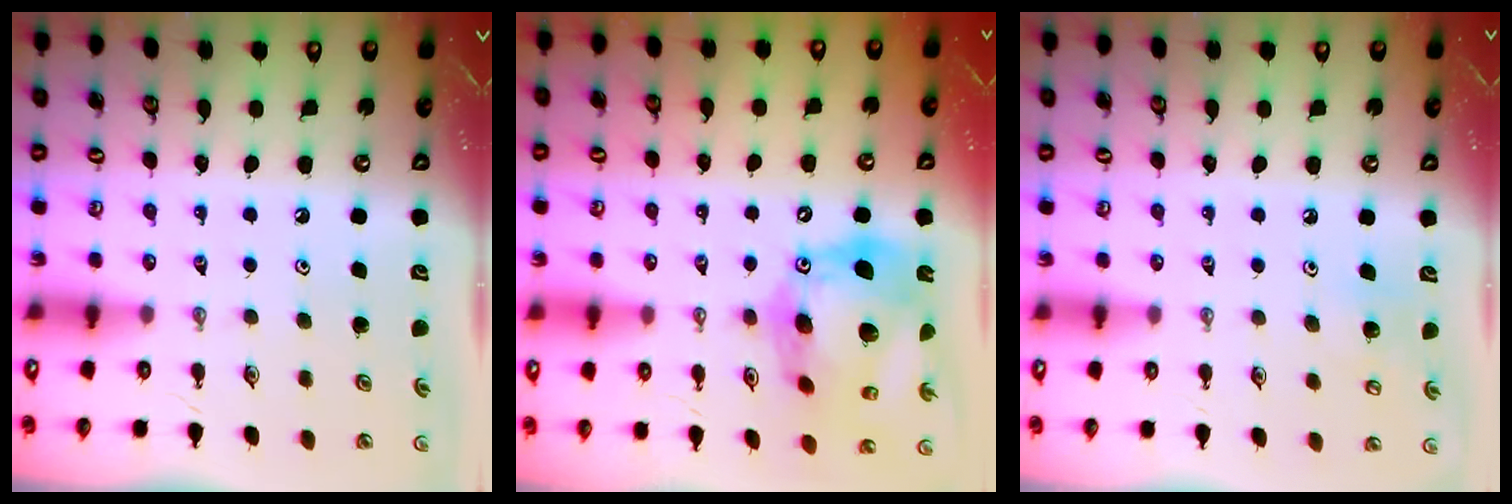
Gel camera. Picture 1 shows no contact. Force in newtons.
{"total": 21.3, "press": 21.1, "slide": 2.5}
{"total": 7.0, "press": 6.9, "slide": 1.0}